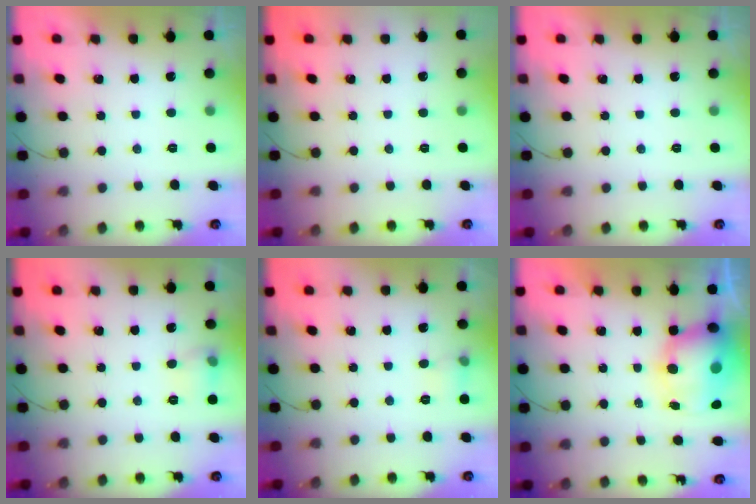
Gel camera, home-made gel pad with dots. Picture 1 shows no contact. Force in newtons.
{"total": 0.0}
{"total": 0.0}
{"total": 6.6, "press": 6.4, "slide": 1.5}
{"total": 5.6, "press": 5.3, "slide": 1.9}
{"total": 11.6, "press": 11.2, "slide": 3.0}